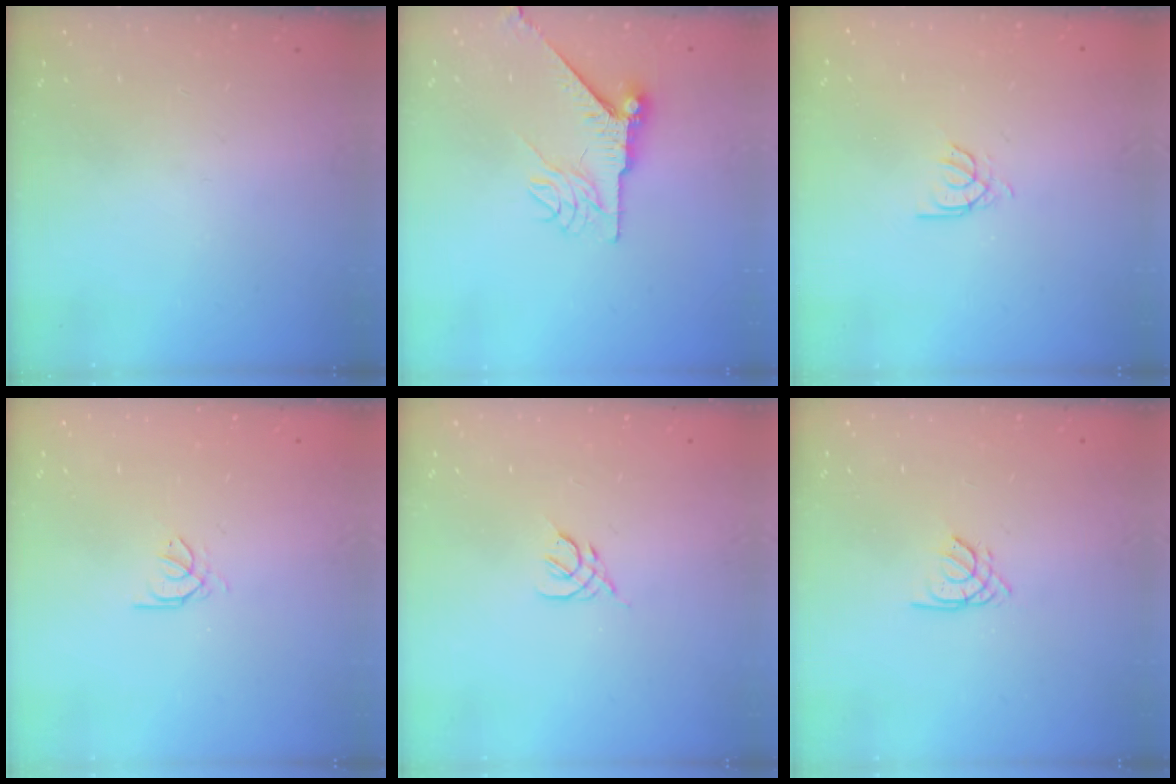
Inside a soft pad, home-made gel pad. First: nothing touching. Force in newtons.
{"total": 8.4, "press": 8.4, "slide": 0.5}
{"total": 2.6, "press": 2.6, "slide": 0.2}
{"total": 0.9, "press": 0.8, "slide": 0.4}
{"total": 2.2, "press": 2.1, "slide": 0.6}
{"total": 1.5, "press": 1.4, "slide": 0.4}